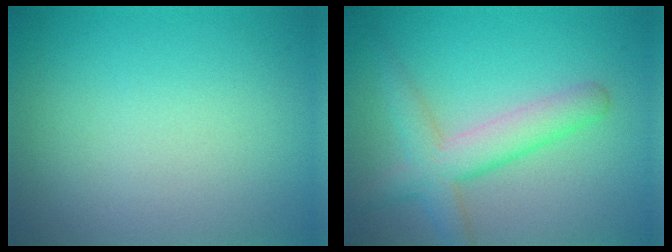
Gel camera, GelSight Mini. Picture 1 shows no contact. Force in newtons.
{"total": 4.4, "press": 4.4, "slide": 0.1}